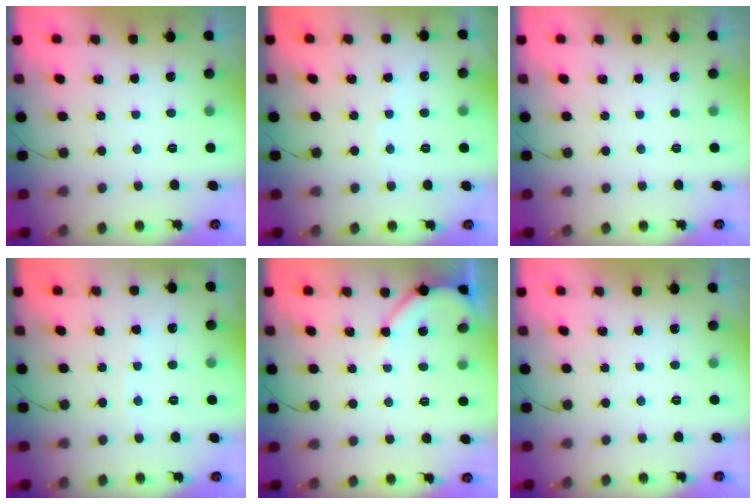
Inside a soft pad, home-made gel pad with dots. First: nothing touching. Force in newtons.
{"total": 1.5, "press": 1.4, "slide": 0.3}
{"total": 0.0}
{"total": 2.6, "press": 2.6, "slide": 0.4}
{"total": 4.9, "press": 4.8, "slide": 0.5}
{"total": 0.0}